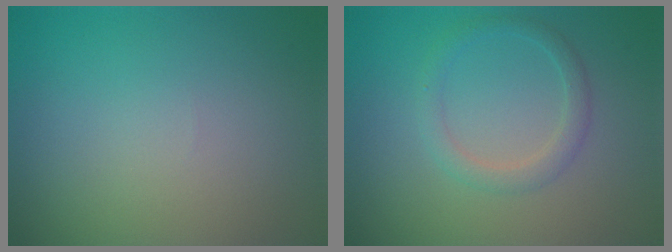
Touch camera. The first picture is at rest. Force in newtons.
{"total": 2.0, "press": 2.0, "slide": 0.1}